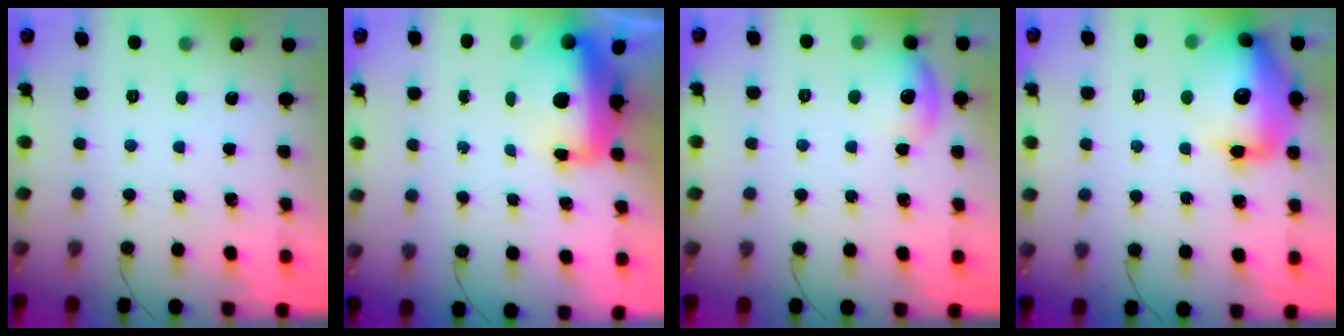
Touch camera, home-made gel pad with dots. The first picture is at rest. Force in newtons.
{"total": 12.6, "press": 12.2, "slide": 3.2}
{"total": 9.2, "press": 8.2, "slide": 4.0}
{"total": 17.4, "press": 17.1, "slide": 3.3}